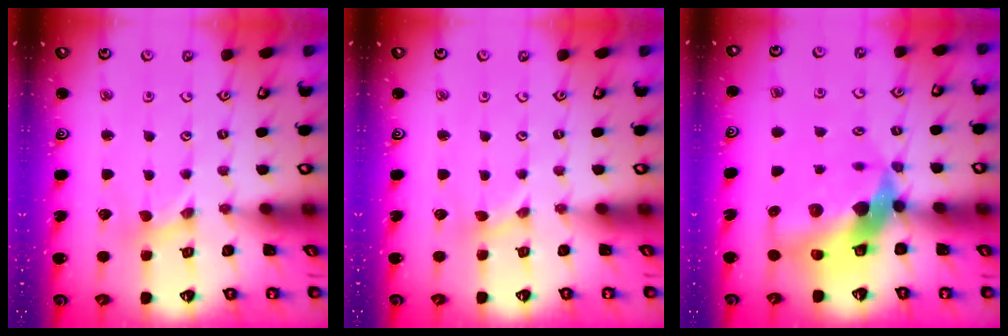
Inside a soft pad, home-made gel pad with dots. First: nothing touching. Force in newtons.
{"total": 0.0}
{"total": 17.0, "press": 16.8, "slide": 2.5}